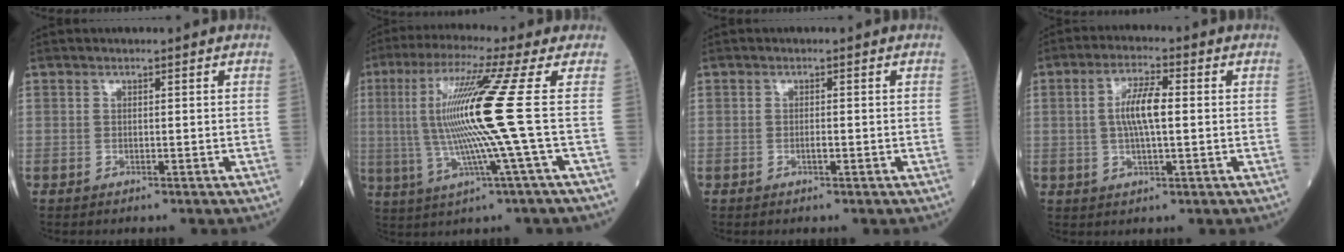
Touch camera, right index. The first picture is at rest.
{"total": 13.7, "force": [0.6, -2.5, 13.5], "torque": [-0.264, 0.003, 0.006]}
{"total": 0.9, "force": [-0.4, 0.1, 0.8], "torque": [-0.015, 0.000, -0.009]}
{"total": 6.5, "force": [0.5, 1.3, 6.3], "torque": [-0.126, 0.009, 0.008]}